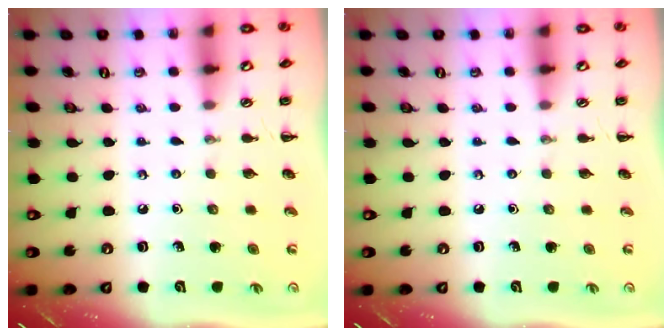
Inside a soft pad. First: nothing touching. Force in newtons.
{"total": 0.0}